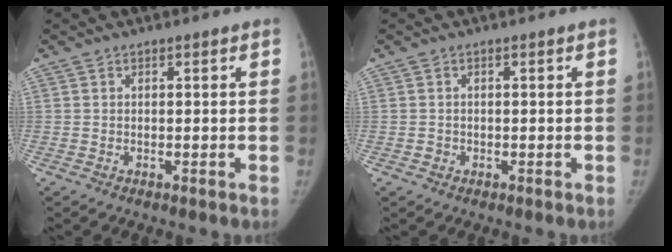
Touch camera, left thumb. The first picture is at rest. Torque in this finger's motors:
{"motor_torque": [-0.31, 0.28, 0.32, -0.30, 0.04]}